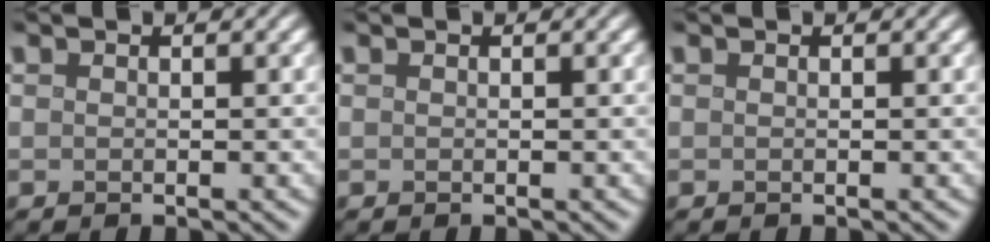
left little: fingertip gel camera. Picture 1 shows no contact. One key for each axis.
{"total": 0.0}
{"total": 0.0}